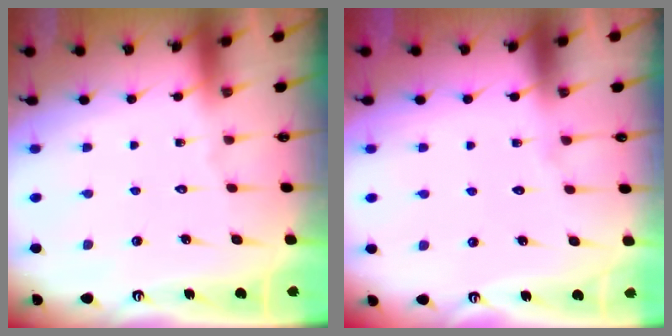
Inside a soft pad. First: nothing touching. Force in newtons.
{"total": 3.2, "press": 3.2, "slide": 0.3}